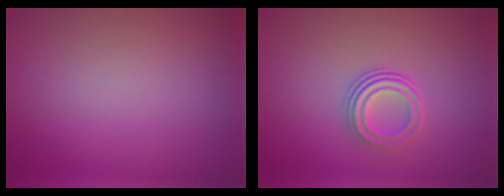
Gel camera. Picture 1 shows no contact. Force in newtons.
{"total": 3.1, "press": 2.3, "slide": 2.1}